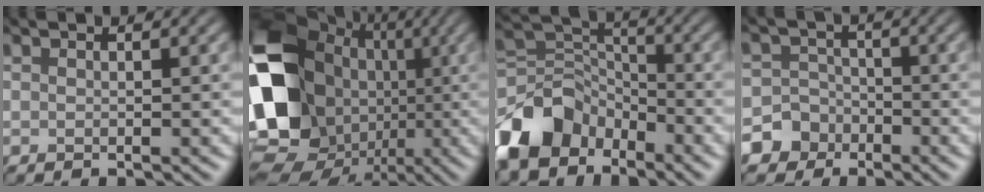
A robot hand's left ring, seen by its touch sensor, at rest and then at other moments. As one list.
[{"total": 18.2, "force": [-2.2, 15.4, 9.4], "torque": [-0.213, -0.018, -0.051]}, {"total": 8.7, "force": [-6.4, 5.4, 2.7], "torque": [-0.064, -0.014, -0.123]}, {"total": 7.0, "force": [-4.7, 5.2, -0.2], "torque": [0.018, -0.014, -0.092]}]